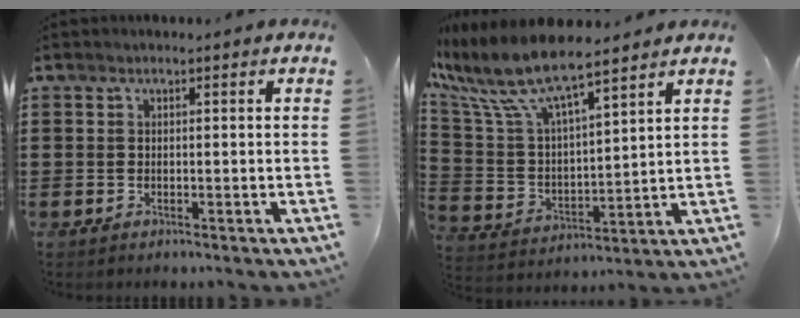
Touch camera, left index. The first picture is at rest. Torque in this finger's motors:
{"motor_torque": [2.14, 0.00, 1.05, 0.21]}